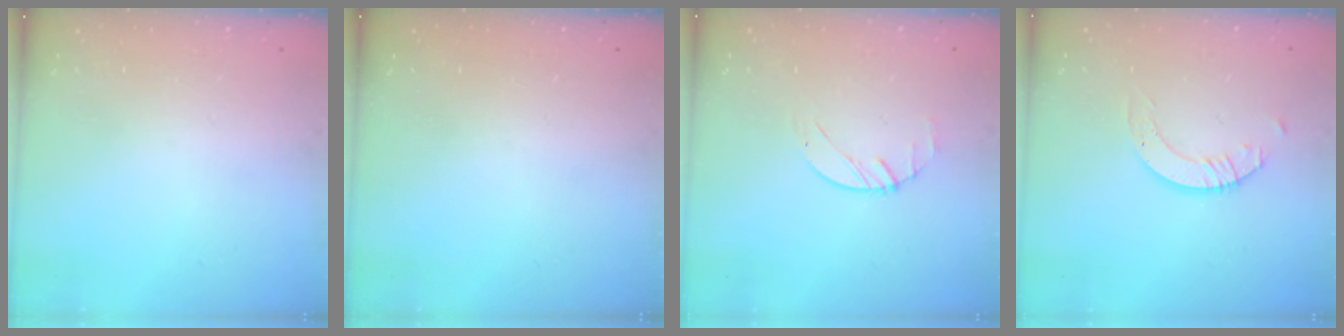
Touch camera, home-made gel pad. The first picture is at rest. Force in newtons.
{"total": 0.0}
{"total": 1.2, "press": 1.2, "slide": 0.2}
{"total": 3.5, "press": 3.5, "slide": 0.1}